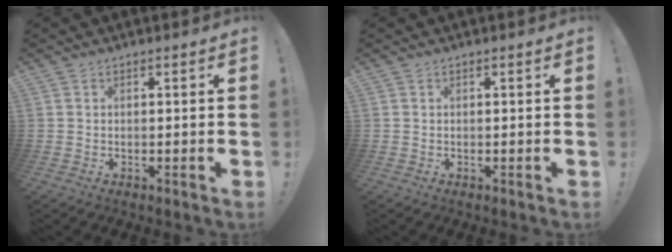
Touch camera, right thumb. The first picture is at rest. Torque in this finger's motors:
{"motor_torque": [-0.02, -0.01, 0.00, 0.00, 0.00]}